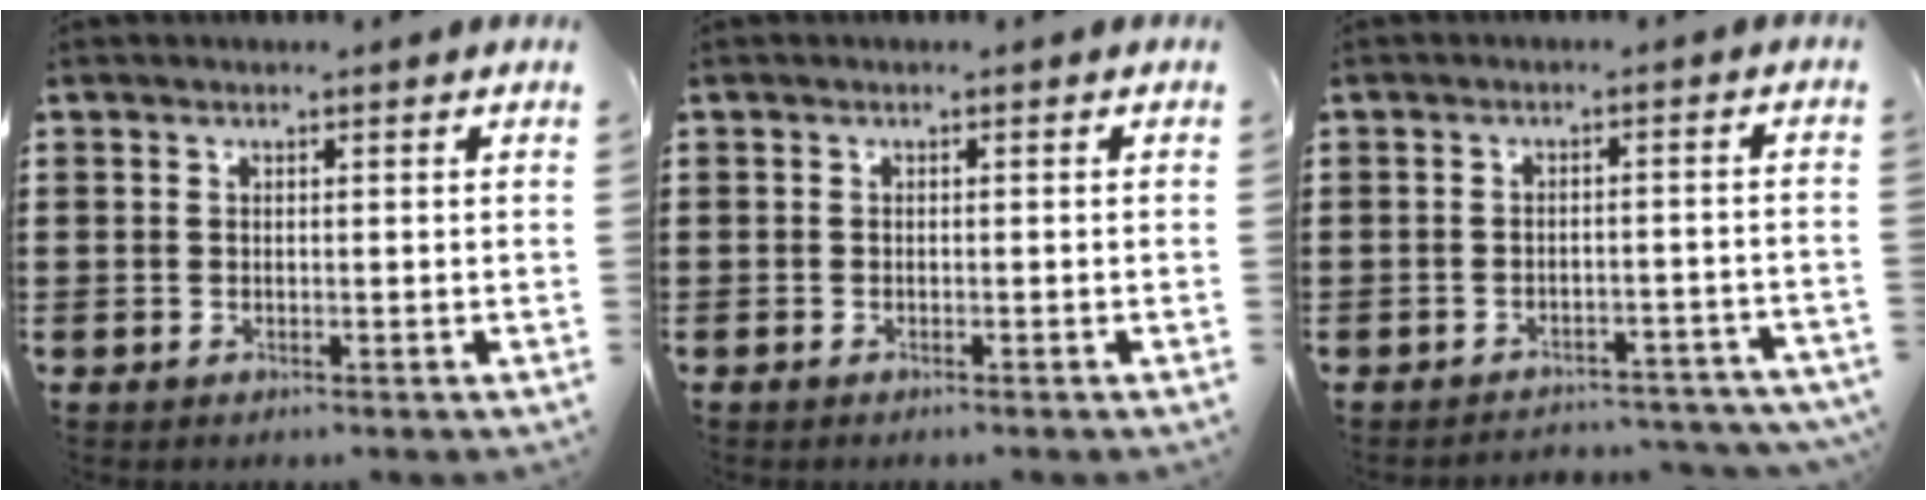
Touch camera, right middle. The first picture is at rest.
{"total": 0.0}
{"total": 2.7, "force": [-2.7, 0.2, 0.2], "torque": [-0.011, -0.001, -0.056]}